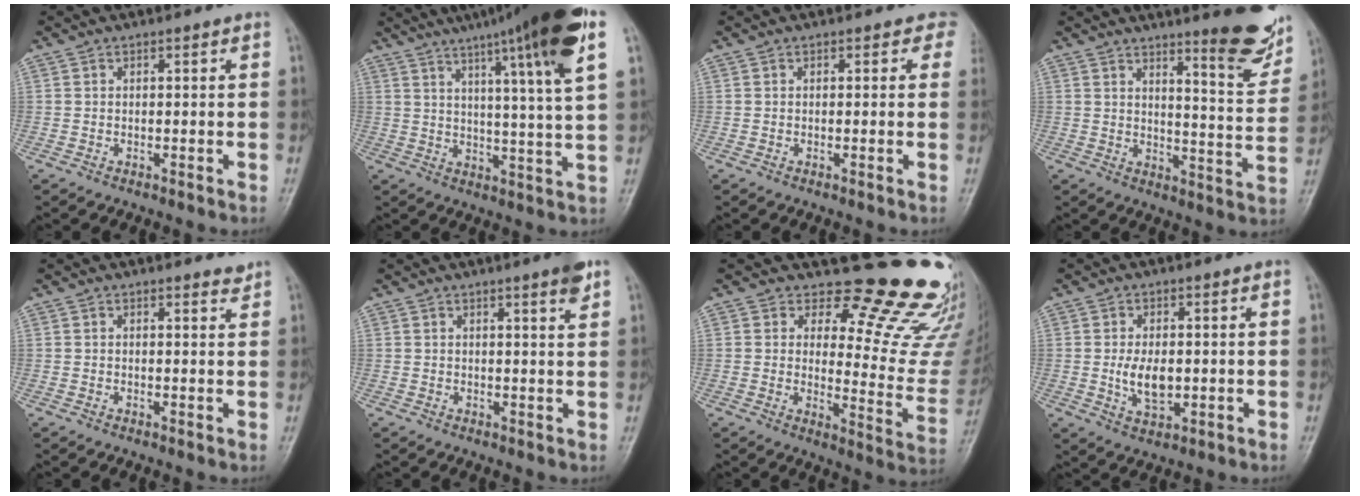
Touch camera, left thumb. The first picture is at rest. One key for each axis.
{"total": 20.0, "fx": 11.2, "fy": 1.1, "fz": 16.6, "tx": -0.240, "ty": -0.021, "tz": 0.149}
{"total": 3.3, "fx": 2.1, "fy": 2.3, "fz": 1.2, "tx": 0.022, "ty": -0.006, "tz": 0.001}
{"total": 12.5, "fx": 8.6, "fy": 2.4, "fz": 8.8, "tx": -0.086, "ty": -0.064, "tz": 0.117}
{"total": 1.4, "fx": 1.3, "fy": 0.4, "fz": 0.2, "tx": 0.003, "ty": -0.012, "tz": 0.014}
{"total": 3.5, "fx": 2.3, "fy": 0.2, "fz": 2.7, "tx": -0.034, "ty": -0.013, "tz": 0.030}
{"total": 19.4, "fx": 16.5, "fy": 6.4, "fz": 7.8, "tx": -0.038, "ty": -0.161, "tz": 0.189}
{"total": 5.9, "fx": -0.1, "fy": 3.4, "fz": 4.8, "tx": -0.082, "ty": -0.010, "tz": 0.003}